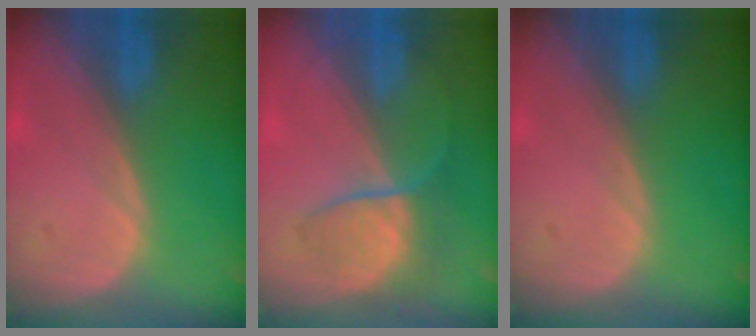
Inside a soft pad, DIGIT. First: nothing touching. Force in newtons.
{"total": 6.6, "press": 6.2, "slide": 2.3}
{"total": 0.0}